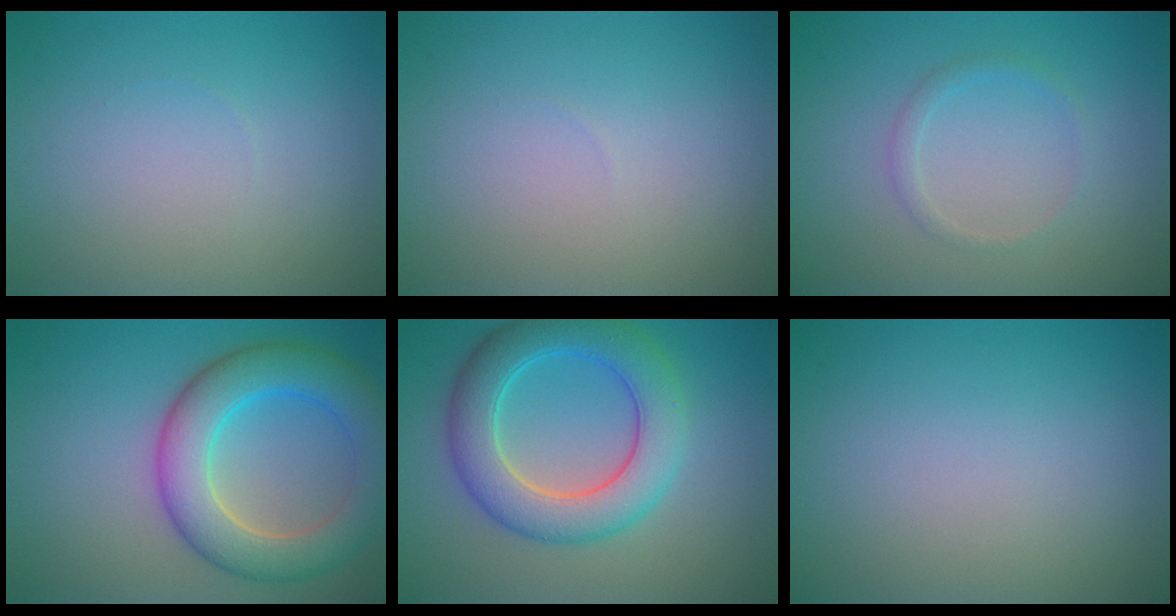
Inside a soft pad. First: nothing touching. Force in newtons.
{"total": 0.0}
{"total": 1.1, "press": 1.1, "slide": 0.0}
{"total": 7.6, "press": 7.6, "slide": 0.2}
{"total": 7.0, "press": 7.0, "slide": 0.3}
{"total": 0.0}